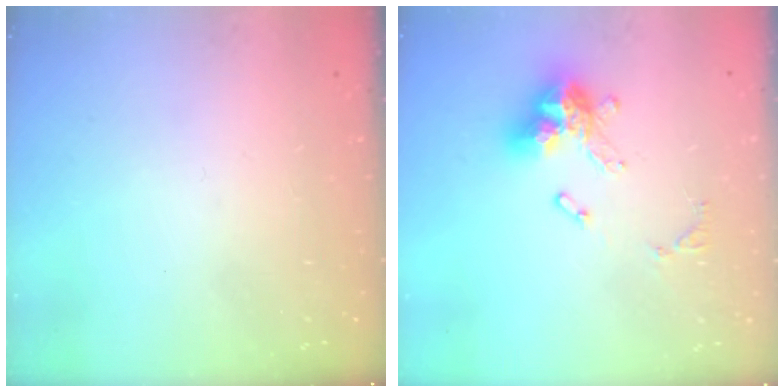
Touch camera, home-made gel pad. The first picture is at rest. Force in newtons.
{"total": 12.6, "press": 12.5, "slide": 1.1}